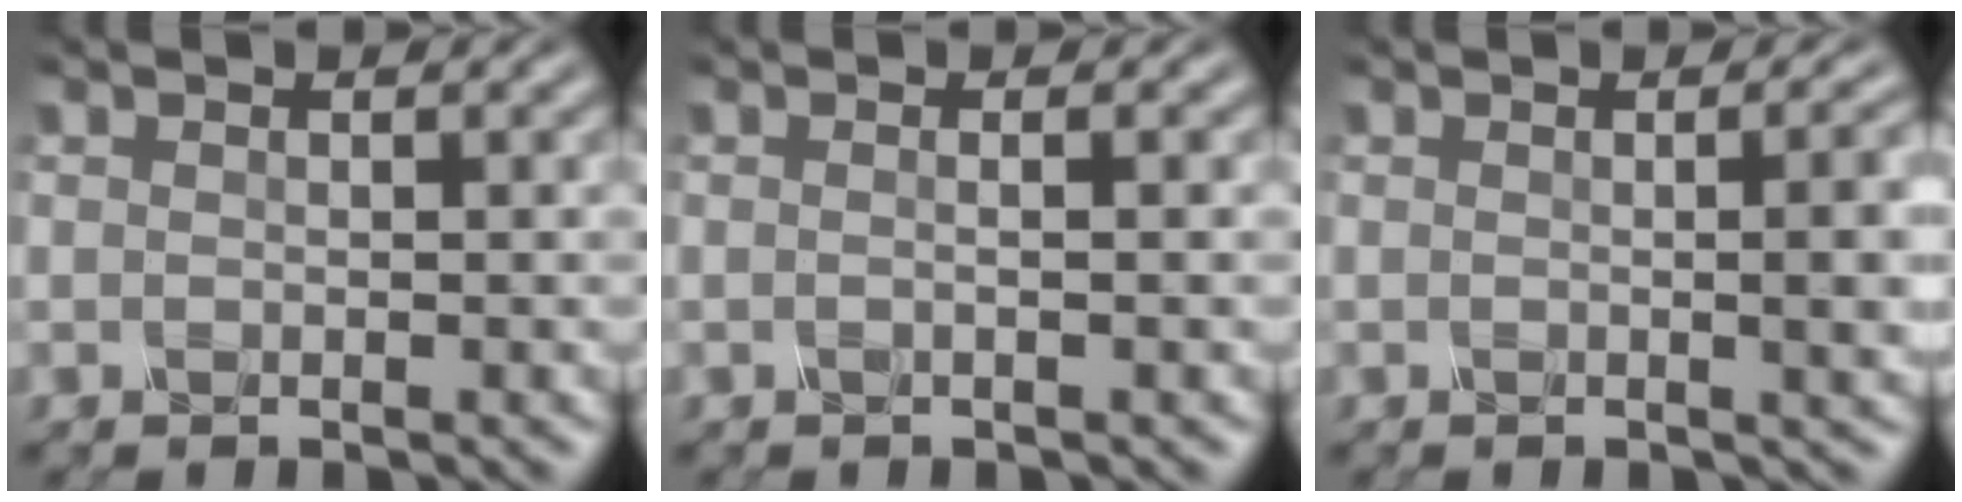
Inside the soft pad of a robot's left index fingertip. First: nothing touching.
{"total": 1.8, "force": [0.2, 0.9, 1.6], "torque": [-0.010, 0.003, -0.024]}
{"total": 5.5, "force": [0.1, 2.0, 5.1], "torque": [-0.034, 0.014, 0.000]}